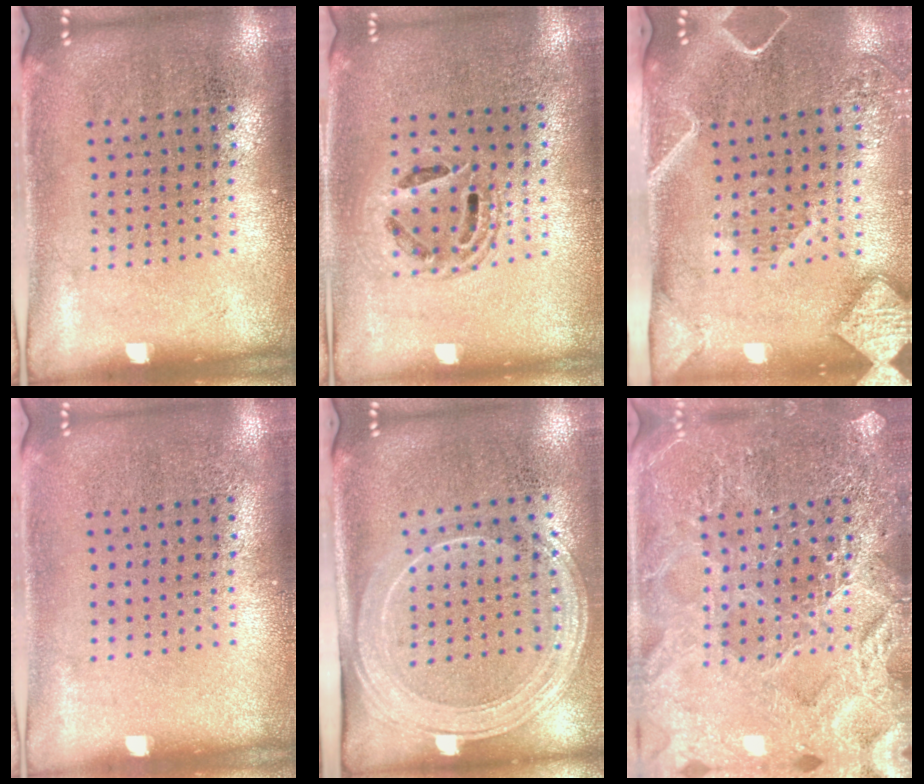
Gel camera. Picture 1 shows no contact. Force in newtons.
{"total": 1.4, "press": 1.2, "slide": 0.7}
{"total": 2.5, "press": 1.9, "slide": 1.5}
{"total": 0.0}
{"total": 2.2, "press": 1.8, "slide": 1.2}
{"total": 6.2, "press": 6.1, "slide": 0.8}